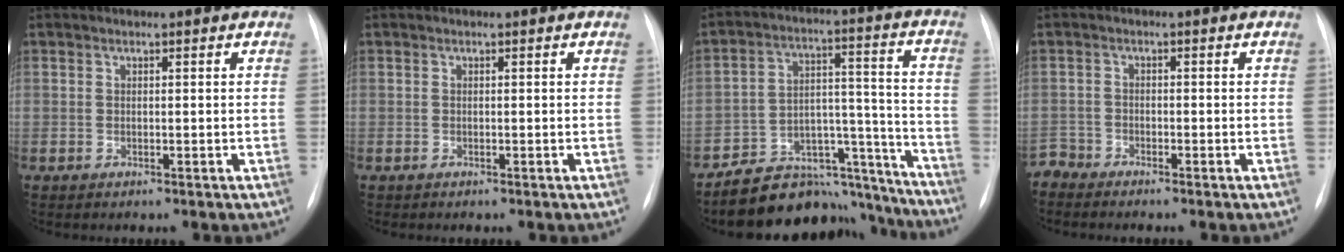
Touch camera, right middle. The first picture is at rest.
{"total": 0.0}
{"total": 17.3, "force": [-16.1, 5.6, 2.8], "torque": [-0.017, 0.068, -0.237]}
{"total": 2.3, "force": [-2.3, 0.0, -0.6], "torque": [0.017, -0.010, -0.043]}